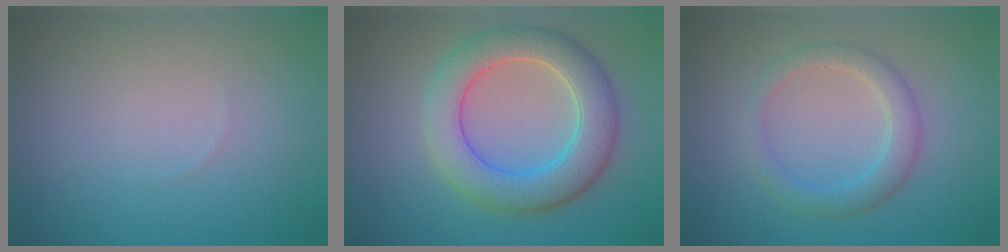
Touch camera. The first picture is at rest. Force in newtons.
{"total": 6.6, "press": 6.6, "slide": 0.5}
{"total": 2.7, "press": 2.7, "slide": 0.1}